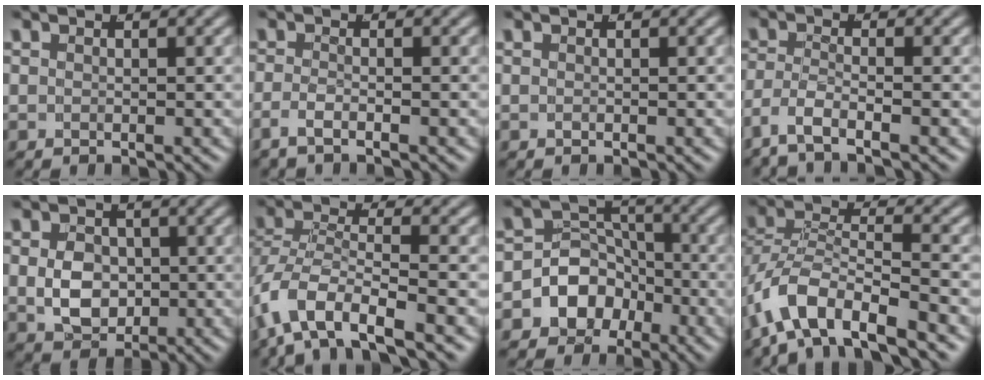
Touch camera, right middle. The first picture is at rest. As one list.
[{"total": 1.6, "force": [-1.2, 0.1, 1.0], "torque": [-0.032, -0.006, -0.021]}, {"total": 0.0}, {"total": 3.3, "force": [-2.2, 1.3, 2.0], "torque": [-0.066, -0.022, -0.031]}, {"total": 4.3, "force": [-0.2, 3.3, 2.7], "torque": [-0.044, -0.013, 0.005]}, {"total": 5.6, "force": [-2.8, 2.9, 3.9], "torque": [-0.110, -0.023, -0.036]}, {"total": 10.1, "force": [-2.9, 8.8, 3.9], "torque": [-0.086, -0.026, -0.055]}, {"total": 6.3, "force": [-3.4, 3.4, 4.0], "torque": [-0.102, -0.019, -0.052]}]